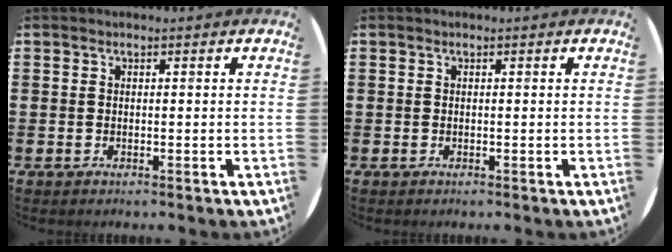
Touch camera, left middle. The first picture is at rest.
{"total": 0.0}